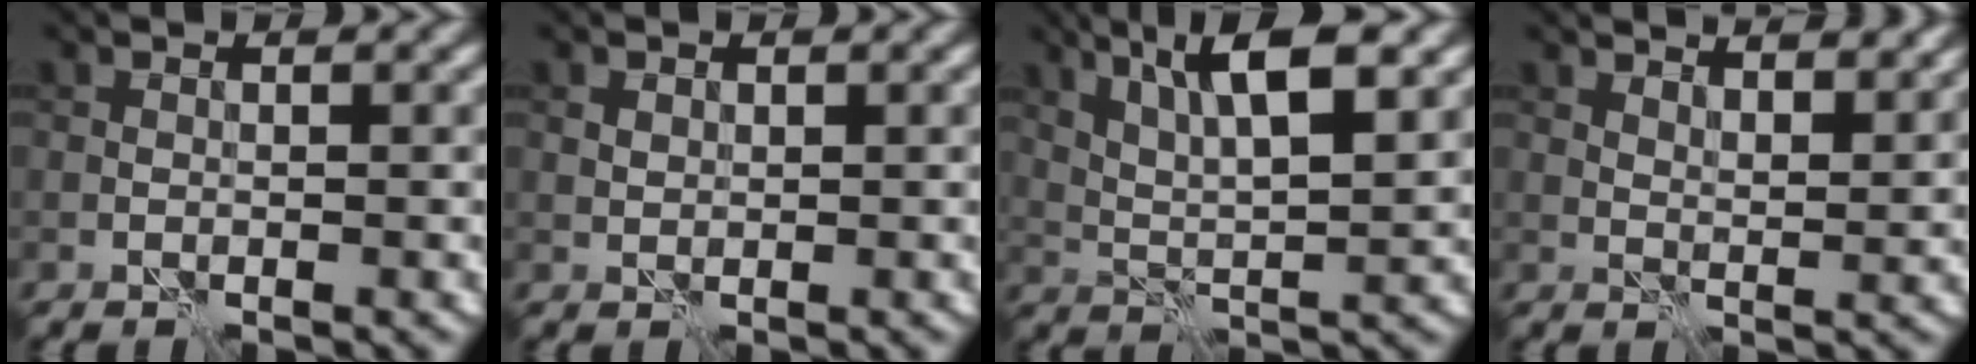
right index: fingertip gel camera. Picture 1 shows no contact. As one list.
[{"total": 0.7, "force": [0.2, 0.6, 0.3], "torque": [-0.007, -0.003, 0.006]}, {"total": 7.6, "force": [3.9, 1.9, 6.2], "torque": [-0.110, 0.002, 0.071]}, {"total": 6.2, "force": [4.9, 2.0, 3.3], "torque": [-0.033, 0.018, 0.044]}]